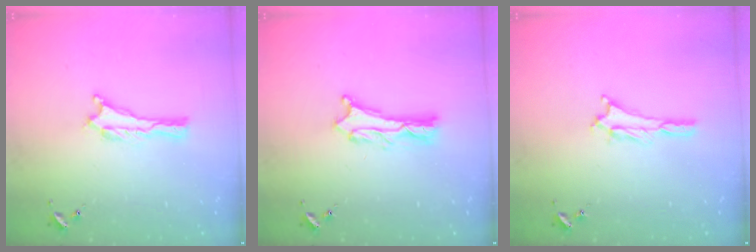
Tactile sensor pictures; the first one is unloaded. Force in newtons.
{"total": 1.8, "press": 1.8, "slide": 0.2}
{"total": 1.8, "press": 1.8, "slide": 0.1}